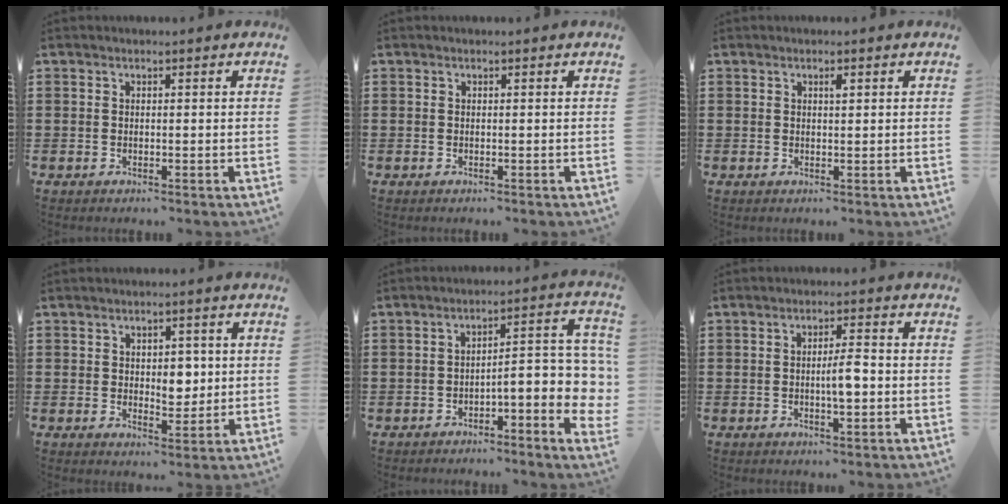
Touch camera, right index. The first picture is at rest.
{"total": 0.0}
{"total": 1.0, "force": [0.4, 0.3, 0.8], "torque": [-0.017, 0.002, 0.007]}
{"total": 4.4, "force": [0.6, 2.9, 3.2], "torque": [-0.044, 0.001, 0.005]}
{"total": 5.0, "force": [-2.6, 1.2, 4.1], "torque": [-0.063, -0.016, -0.053]}
{"total": 3.9, "force": [-0.5, 0.9, 3.8], "torque": [-0.066, 0.003, -0.011]}